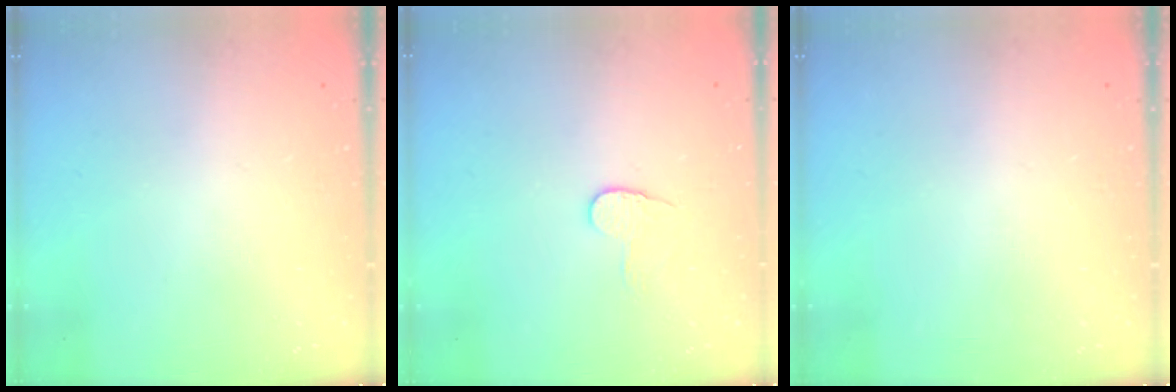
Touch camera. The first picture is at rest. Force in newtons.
{"total": 3.7, "press": 3.7, "slide": 0.3}
{"total": 0.0}